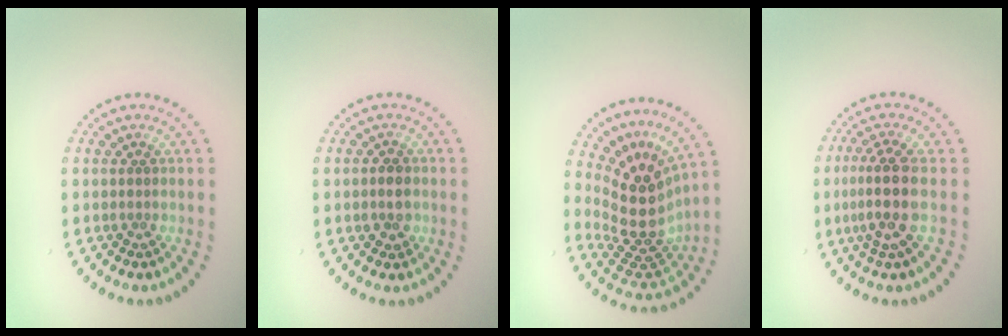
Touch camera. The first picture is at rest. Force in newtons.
{"total": 1.8, "press": 1.8, "slide": 0.4}
{"total": 5.2, "press": 3.8, "slide": 3.6}
{"total": 3.8, "press": 3.0, "slide": 2.3}